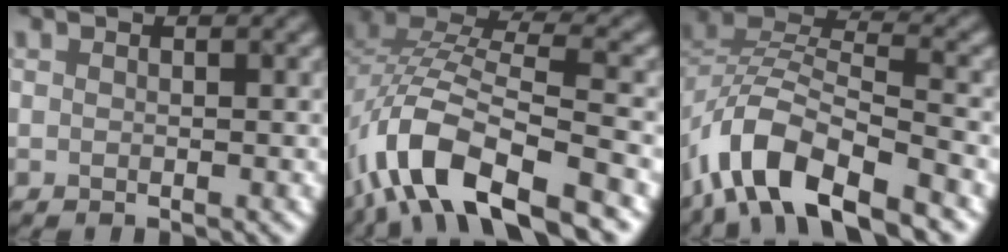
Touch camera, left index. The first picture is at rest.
{"total": 11.0, "force": [-6.7, 3.7, 8.0], "torque": [-0.167, 0.003, -0.115]}
{"total": 9.8, "force": [-6.9, 3.8, 5.8], "torque": [-0.116, -0.001, -0.121]}